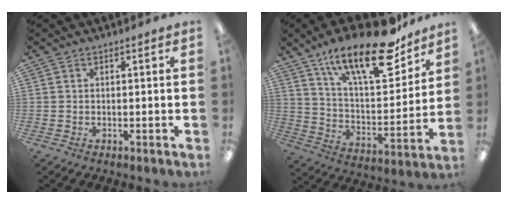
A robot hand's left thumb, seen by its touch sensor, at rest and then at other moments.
{"total": 23.3, "force": [16.0, 7.9, 14.8], "torque": [-0.230, -0.098, 0.268]}